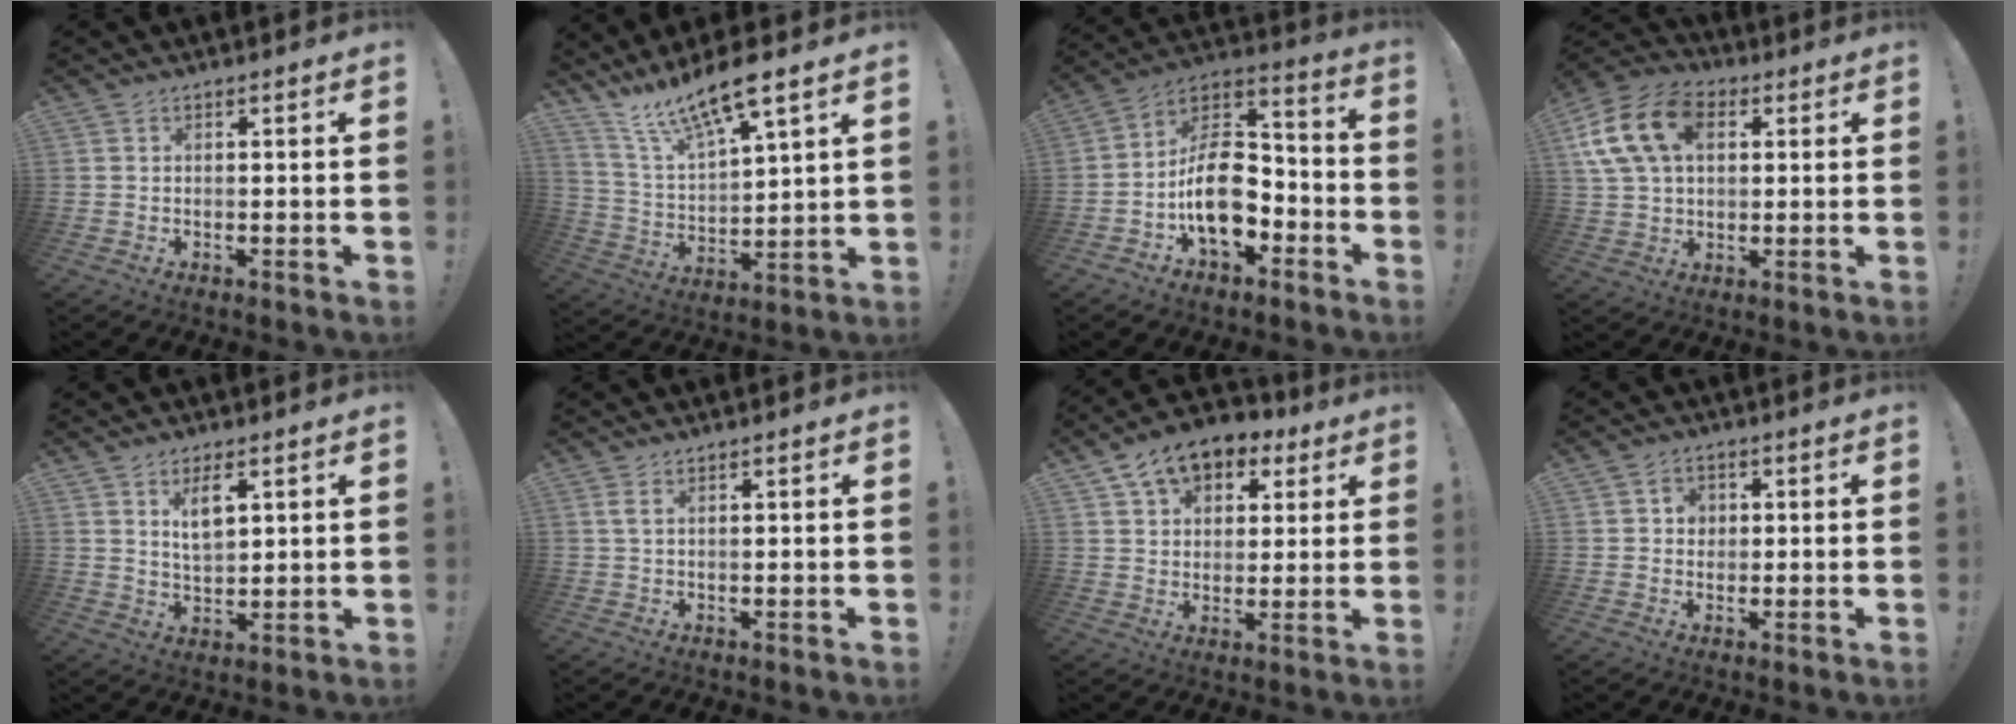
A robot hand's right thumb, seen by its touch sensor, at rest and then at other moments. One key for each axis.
{"total": 13.8, "fx": 11.4, "fy": 2.6, "fz": 7.4, "tx": -0.143, "ty": -0.082, "tz": 0.199}
{"total": 17.2, "fx": -4.8, "fy": 11.2, "fz": 12.1, "tx": -0.202, "ty": 0.028, "tz": -0.071}
{"total": 17.4, "fx": 5.5, "fy": 12.1, "fz": 11.1, "tx": -0.205, "ty": -0.006, "tz": 0.104}
{"total": 6.7, "fx": 3.5, "fy": 3.2, "fz": 4.6, "tx": -0.069, "ty": -0.016, "tz": 0.061}
{"total": 1.8, "fx": 1.1, "fy": 0.2, "fz": 1.5, "tx": -0.026, "ty": -0.001, "tz": 0.017}
{"total": 10.8, "fx": 6.4, "fy": 7.3, "fz": 4.7, "tx": -0.080, "ty": -0.031, "tz": 0.126}
{"total": 3.4, "fx": 0.7, "fy": 3.2, "fz": 1.1, "tx": -0.012, "ty": -0.003, "tz": 0.010}